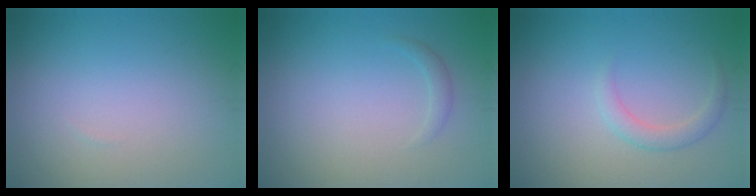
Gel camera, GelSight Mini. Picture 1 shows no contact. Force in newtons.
{"total": 0.8, "press": 0.8, "slide": 0.0}
{"total": 1.7, "press": 1.7, "slide": 0.1}